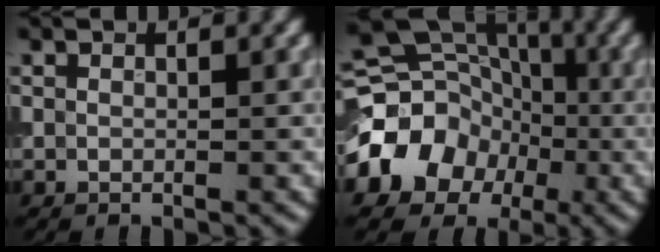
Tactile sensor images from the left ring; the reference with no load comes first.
{"total": 12.2, "force": [-3.7, 10.7, 4.5], "torque": [-0.089, -0.012, -0.088]}